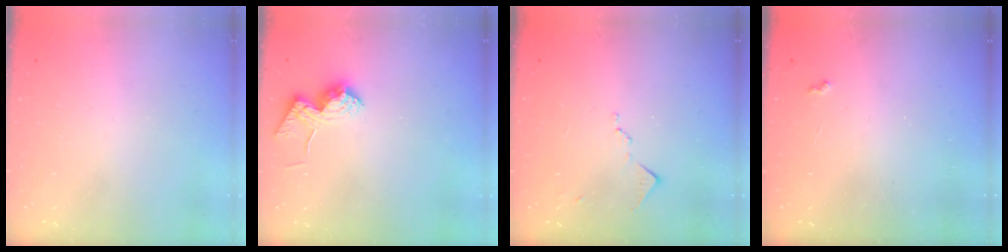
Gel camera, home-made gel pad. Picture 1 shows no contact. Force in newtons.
{"total": 14.1, "press": 14.1, "slide": 0.6}
{"total": 8.1, "press": 8.1, "slide": 0.9}
{"total": 2.5, "press": 2.4, "slide": 0.4}